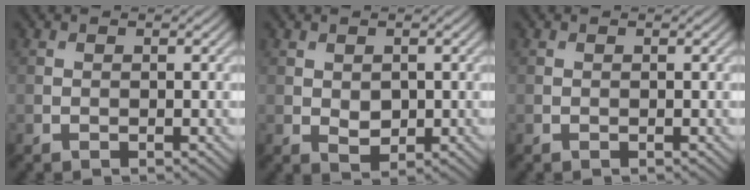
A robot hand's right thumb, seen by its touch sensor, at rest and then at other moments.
{"total": 2.1, "force": [0.2, 1.5, 1.4], "torque": [-0.029, -0.006, 0.009]}
{"total": 0.0}